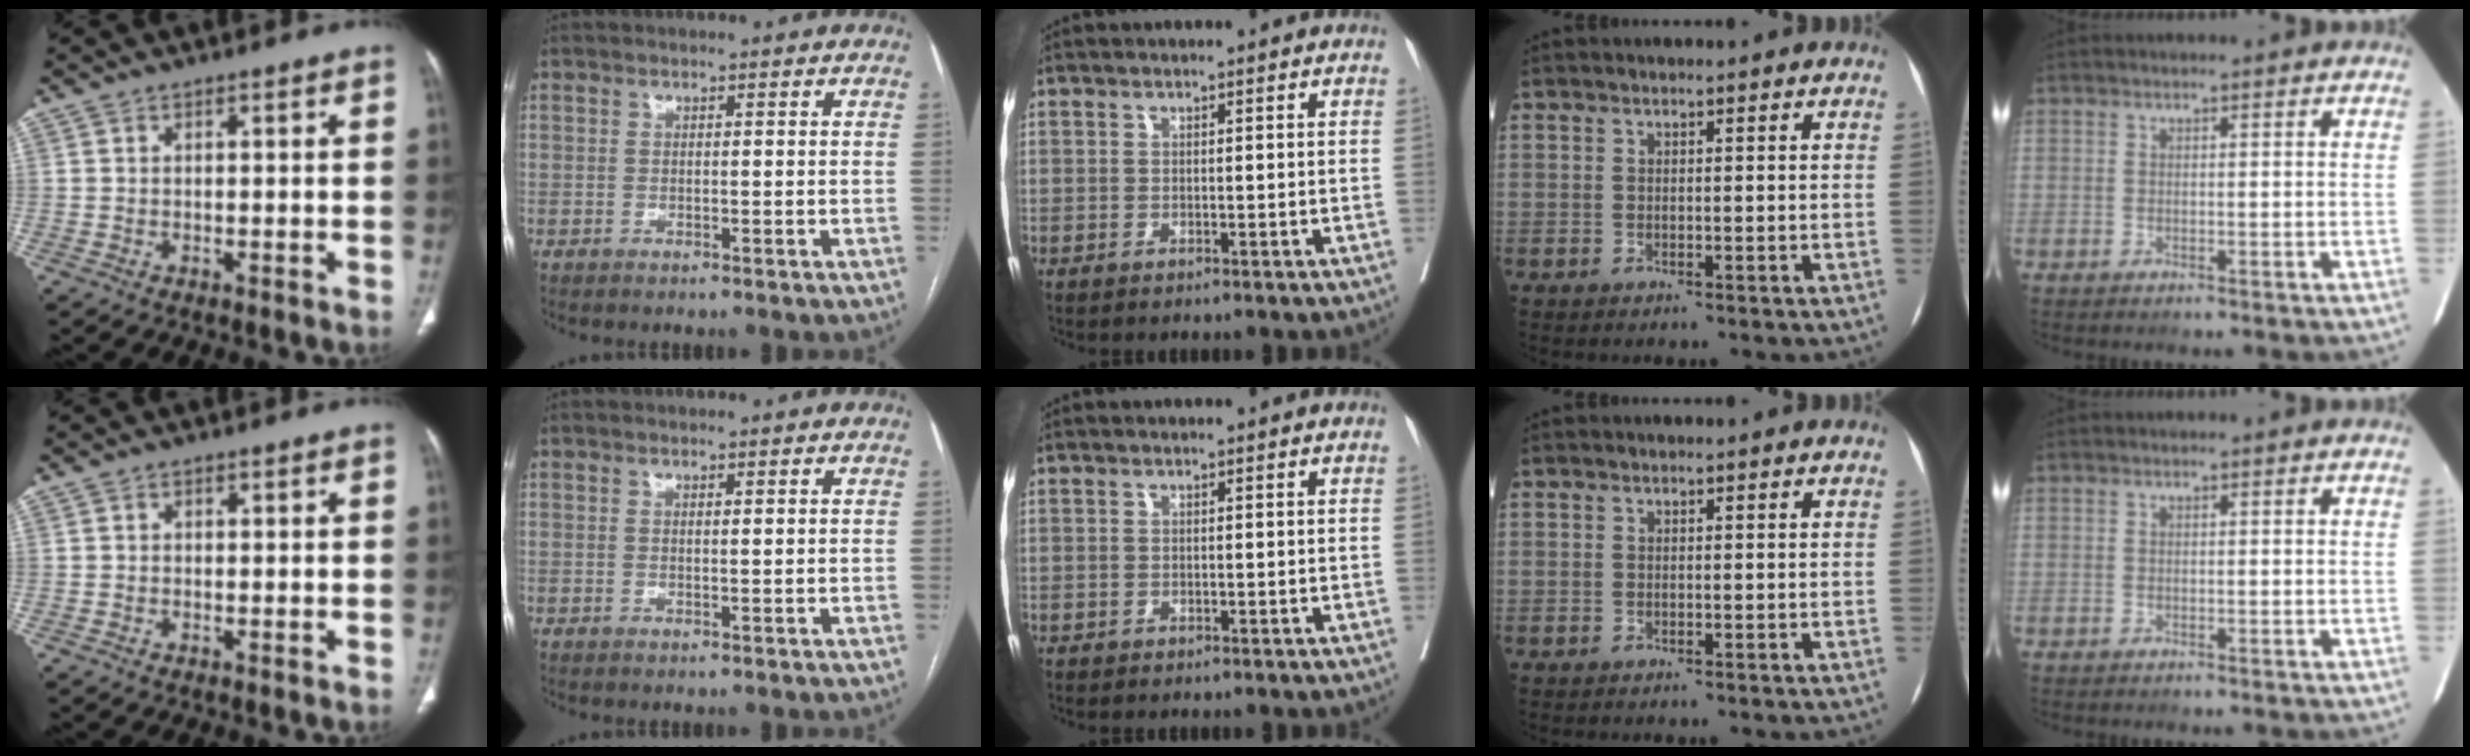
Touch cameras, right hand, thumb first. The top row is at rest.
{"index": {"total": 0.5, "force": [0.3, -0.1, 0.5], "torque": [-0.008, -0.001, 0.005]}}